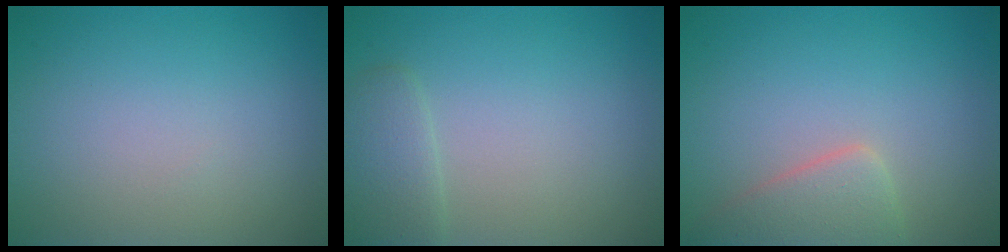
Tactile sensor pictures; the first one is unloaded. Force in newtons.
{"total": 2.1, "press": 2.0, "slide": 0.1}
{"total": 3.1, "press": 3.1, "slide": 0.4}